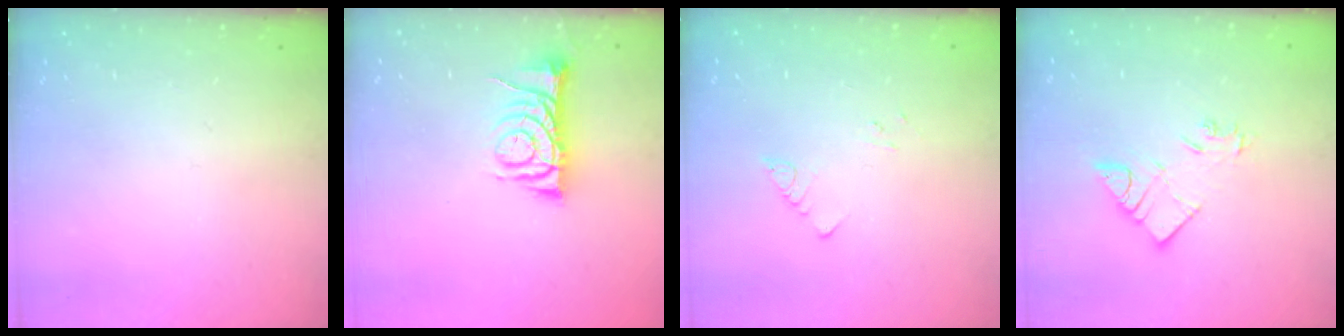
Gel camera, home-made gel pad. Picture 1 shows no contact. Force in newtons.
{"total": 6.7, "press": 6.7, "slide": 0.7}
{"total": 3.0, "press": 3.0, "slide": 0.4}
{"total": 8.5, "press": 8.4, "slide": 0.6}